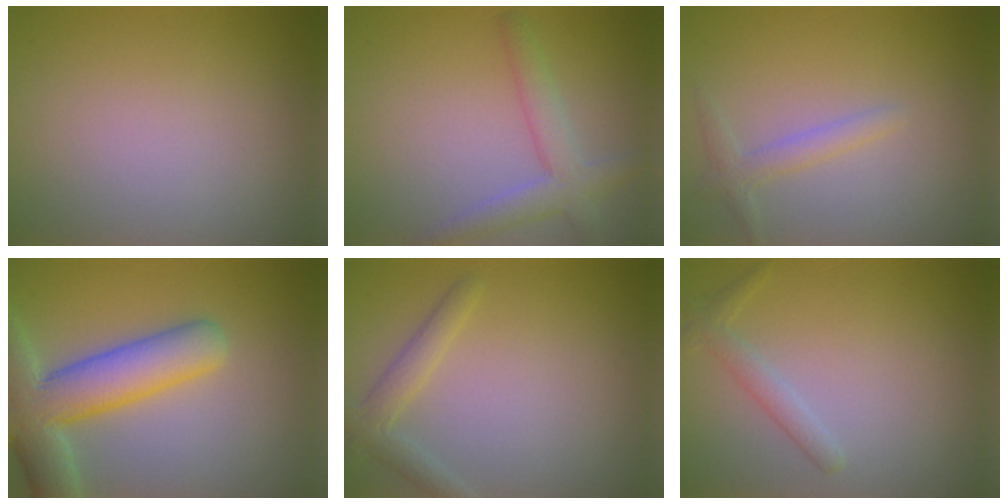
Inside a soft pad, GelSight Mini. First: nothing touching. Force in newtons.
{"total": 3.3, "press": 3.3, "slide": 0.2}
{"total": 1.6, "press": 1.6, "slide": 0.1}
{"total": 8.6, "press": 8.5, "slide": 1.0}
{"total": 2.3, "press": 2.3, "slide": 0.1}
{"total": 1.6, "press": 1.6, "slide": 0.1}